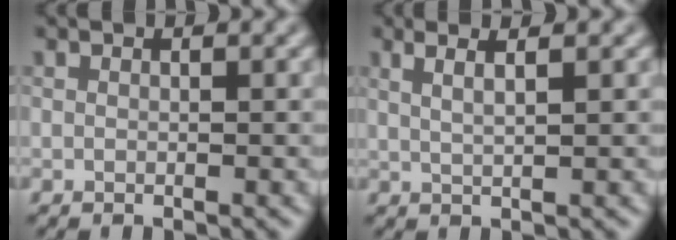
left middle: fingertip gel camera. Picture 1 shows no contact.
{"total": 2.1, "force": [0.8, 0.6, 1.9], "torque": [-0.020, 0.010, 0.008]}